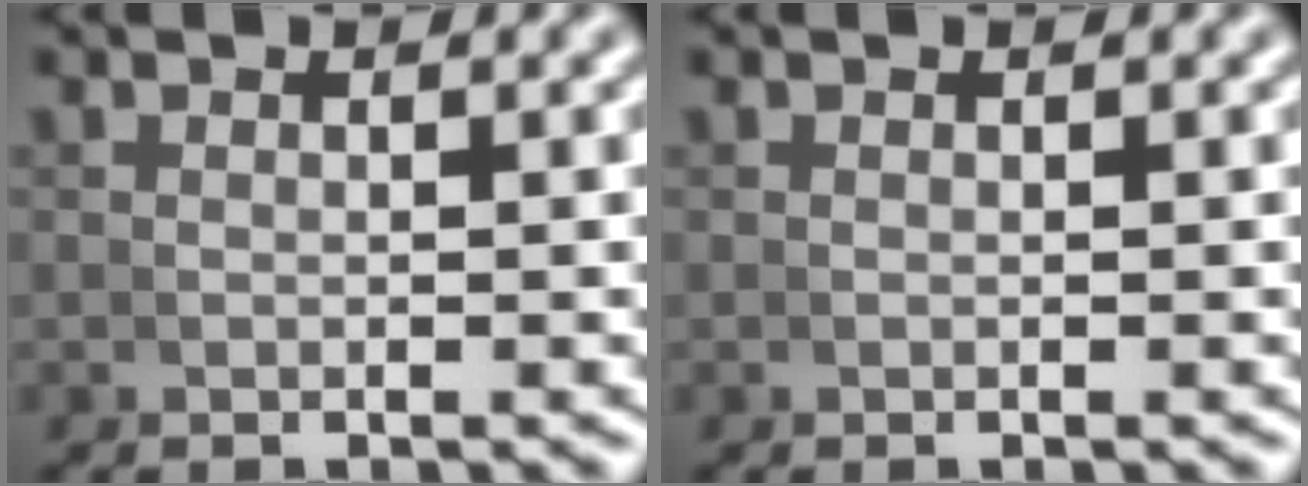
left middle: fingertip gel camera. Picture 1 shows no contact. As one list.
[{"total": 0.0}]